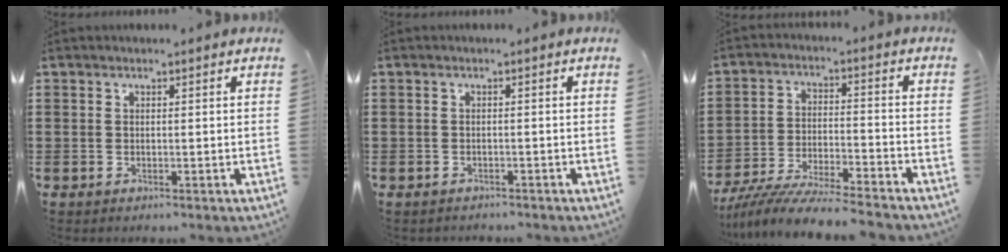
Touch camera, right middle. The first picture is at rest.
{"total": 0.7, "force": [-0.7, 0.2, 0.0], "torque": [-0.002, 0.001, -0.016]}
{"total": 7.8, "force": [-7.5, 0.0, 2.2], "torque": [-0.043, 0.000, -0.148]}